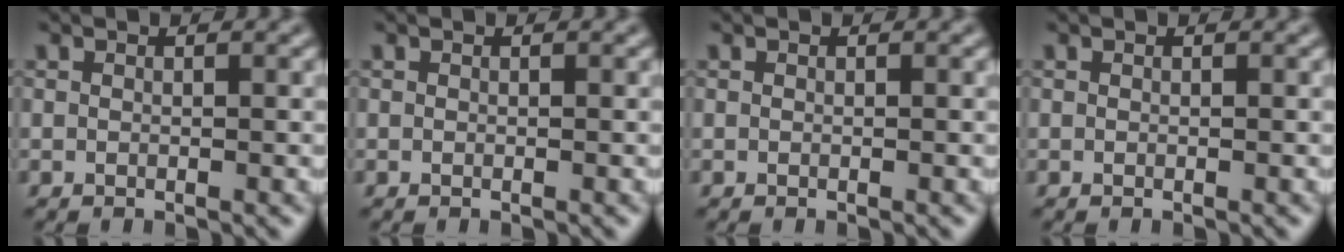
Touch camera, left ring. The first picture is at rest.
{"total": 0.0}
{"total": 0.0}
{"total": 0.0}